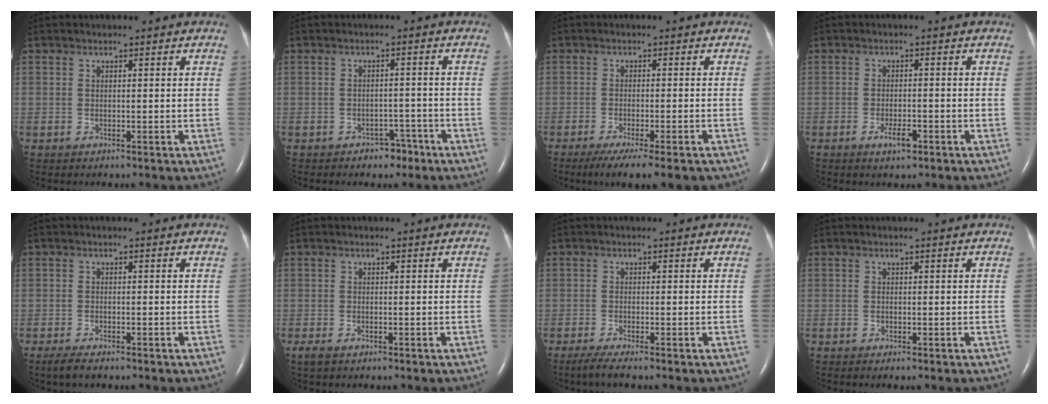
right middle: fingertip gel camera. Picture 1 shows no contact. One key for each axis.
{"total": 3.0, "fx": -2.1, "fy": 1.9, "fz": 1.0, "tx": -0.013, "ty": 0.007, "tz": -0.023}
{"total": 9.9, "fx": -7.5, "fy": 1.3, "fz": 6.3, "tx": -0.084, "ty": -0.019, "tz": -0.112}
{"total": 2.7, "fx": -1.5, "fy": 0.8, "fz": 2.1, "tx": -0.040, "ty": 0.000, "tz": -0.024}
{"total": 2.4, "fx": -1.8, "fy": 0.5, "fz": 1.5, "tx": -0.040, "ty": -0.008, "tz": -0.032}
{"total": 1.6, "fx": -1.0, "fy": 0.7, "fz": 1.1, "tx": -0.029, "ty": -0.006, "tz": -0.015}
{"total": 2.4, "fx": -1.8, "fy": -0.2, "fz": 1.6, "tx": -0.043, "ty": -0.009, "tz": -0.039}
{"total": 0.0}